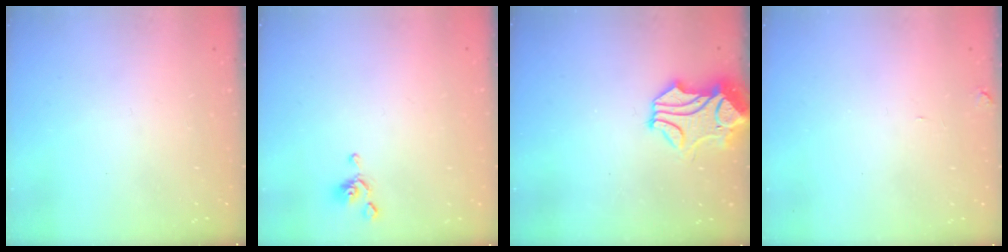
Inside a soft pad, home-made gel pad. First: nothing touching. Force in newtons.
{"total": 0.0}
{"total": 1.5, "press": 0.8, "slide": 1.3}
{"total": 1.3, "press": 1.2, "slide": 0.5}